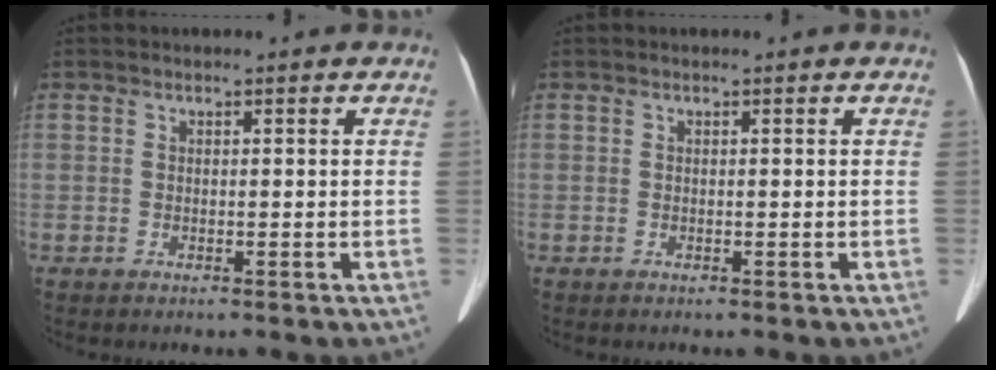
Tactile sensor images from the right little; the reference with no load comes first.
{"total": 0.0}